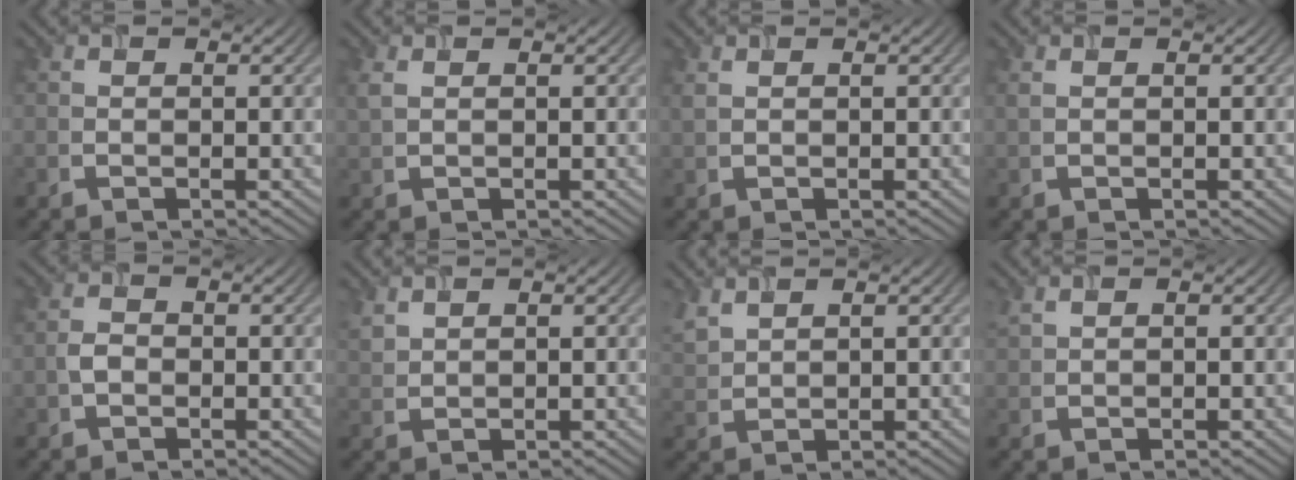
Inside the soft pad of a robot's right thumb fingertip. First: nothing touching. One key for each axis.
{"total": 1.4, "fx": 0.7, "fy": 0.7, "fz": 1.0, "tx": -0.032, "ty": 0.002, "tz": 0.017}
{"total": 0.8, "fx": 0.6, "fy": 0.3, "fz": 0.5, "tx": -0.021, "ty": 0.000, "tz": 0.015}
{"total": 0.6, "fx": 0.3, "fy": 0.2, "fz": 0.4, "tx": -0.015, "ty": 0.001, "tz": 0.008}
{"total": 1.7, "fx": -0.5, "fy": 1.3, "fz": 1.0, "tx": -0.024, "ty": 0.001, "tz": -0.015}
{"total": 2.0, "fx": 1.5, "fy": 0.9, "fz": 0.9, "tx": -0.030, "ty": 0.003, "tz": 0.040}
{"total": 3.2, "fx": 2.5, "fy": 1.1, "fz": 1.7, "tx": -0.052, "ty": 0.007, "tz": 0.059}
{"total": 1.3, "fx": 1.1, "fy": 0.3, "fz": 0.7, "tx": -0.025, "ty": 0.005, "tz": 0.028}